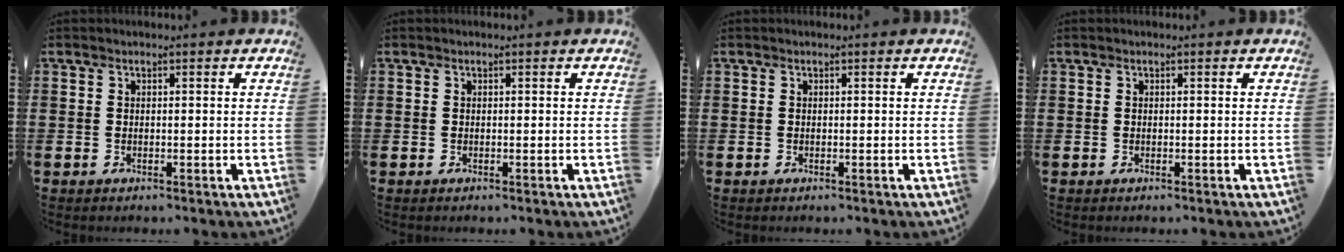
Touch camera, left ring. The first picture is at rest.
{"total": 0.0}
{"total": 0.0}
{"total": 0.0}